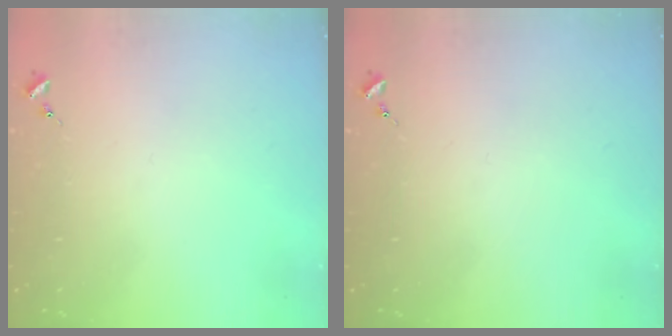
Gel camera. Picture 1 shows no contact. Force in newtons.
{"total": 0.0}